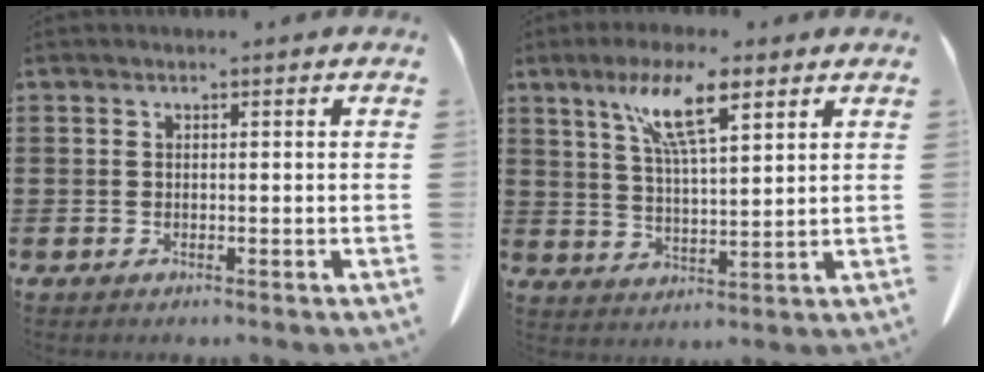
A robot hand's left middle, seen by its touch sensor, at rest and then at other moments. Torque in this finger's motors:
{"motor_torque": [1.44, -0.03, 0.55, 0.21]}